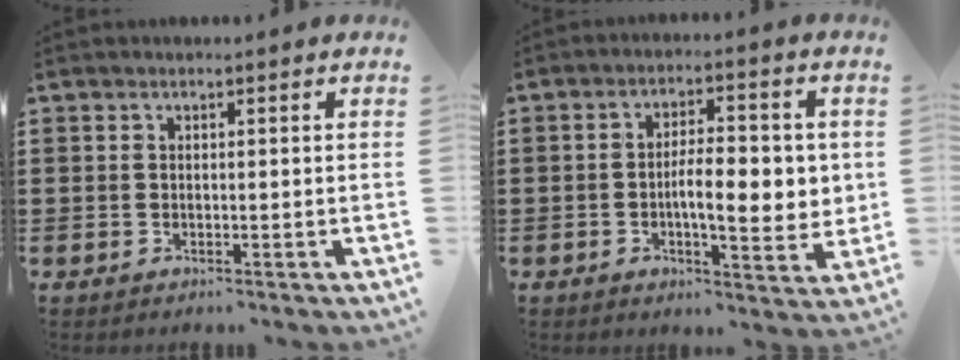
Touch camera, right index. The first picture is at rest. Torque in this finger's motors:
{"motor_torque": [1.44, -0.16, 0.44, 0.09]}